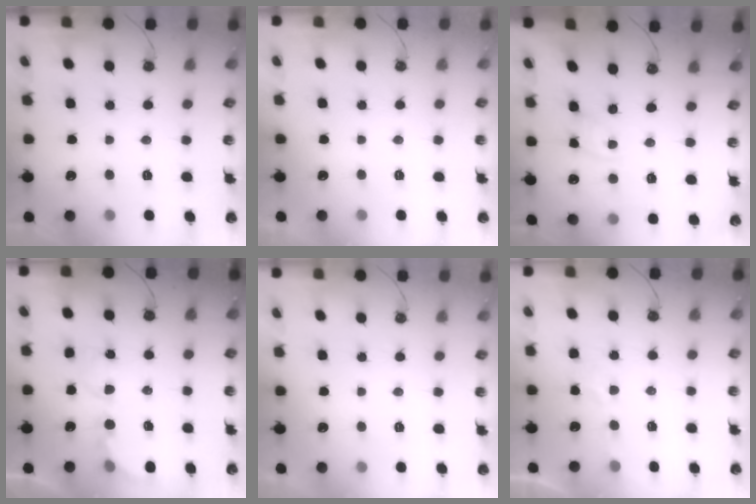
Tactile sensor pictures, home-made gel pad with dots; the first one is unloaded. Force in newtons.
{"total": 0.0}
{"total": 1.9, "press": 1.8, "slide": 0.3}
{"total": 6.0, "press": 6.0, "slide": 0.4}
{"total": 0.0}
{"total": 3.8, "press": 3.7, "slide": 0.6}